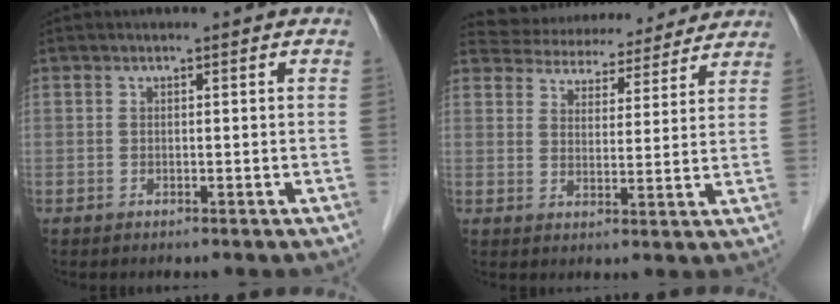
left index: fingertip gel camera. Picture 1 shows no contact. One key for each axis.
{"total": 15.2, "fx": 14.2, "fy": 4.5, "fz": 2.9, "tx": -0.040, "ty": 0.028, "tz": 0.189}